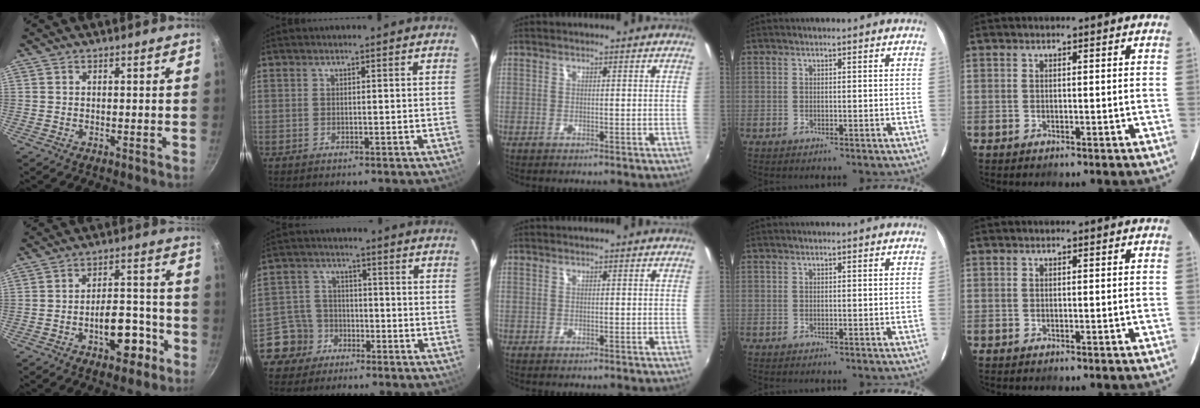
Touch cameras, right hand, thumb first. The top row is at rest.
{"thumb": {"total": 10.4, "force": [-4.7, 5.6, 7.5], "torque": [-0.075, 0.048, -0.062]}, "index": {"total": 6.9, "force": [-3.9, 5.7, 0.3], "torque": [-0.026, 0.029, -0.071]}}